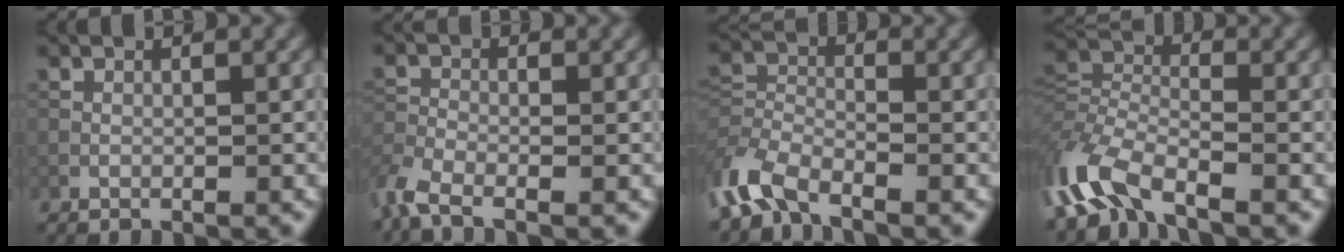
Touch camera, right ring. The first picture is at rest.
{"total": 3.8, "force": [-2.8, 1.3, 2.2], "torque": [-0.054, -0.013, -0.072]}
{"total": 5.0, "force": [-3.9, 2.2, 2.4], "torque": [-0.053, -0.006, -0.089]}
{"total": 7.7, "force": [-4.8, 3.3, 5.0], "torque": [-0.109, -0.002, -0.109]}